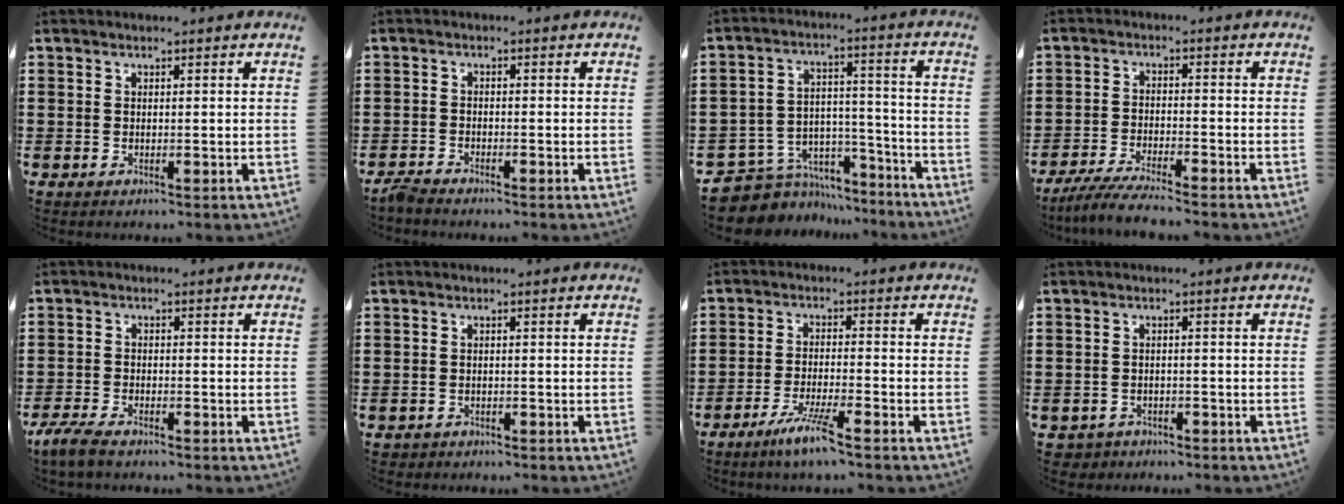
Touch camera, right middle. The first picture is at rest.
{"total": 1.9, "force": [-1.8, 0.1, 0.5], "torque": [-0.017, -0.001, -0.039]}
{"total": 6.8, "force": [-5.9, 3.4, 0.6], "torque": [-0.026, 0.004, -0.113]}
{"total": 4.8, "force": [-4.5, 0.0, 1.8], "torque": [-0.044, -0.011, -0.090]}
{"total": 3.4, "force": [-3.0, 0.6, 1.5], "torque": [-0.047, -0.004, -0.066]}
{"total": 1.0, "force": [-0.9, 0.5, -0.1], "torque": [-0.001, 0.003, -0.022]}
{"total": 5.6, "force": [-4.3, 0.0, 3.6], "torque": [-0.076, -0.013, -0.079]}
{"total": 1.5, "force": [-1.4, 0.7, -0.2], "torque": [-0.003, 0.002, -0.032]}